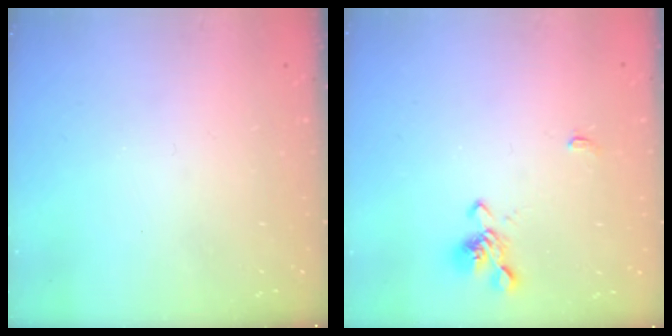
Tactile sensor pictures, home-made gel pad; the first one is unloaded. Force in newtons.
{"total": 1.5, "press": 1.2, "slide": 0.9}